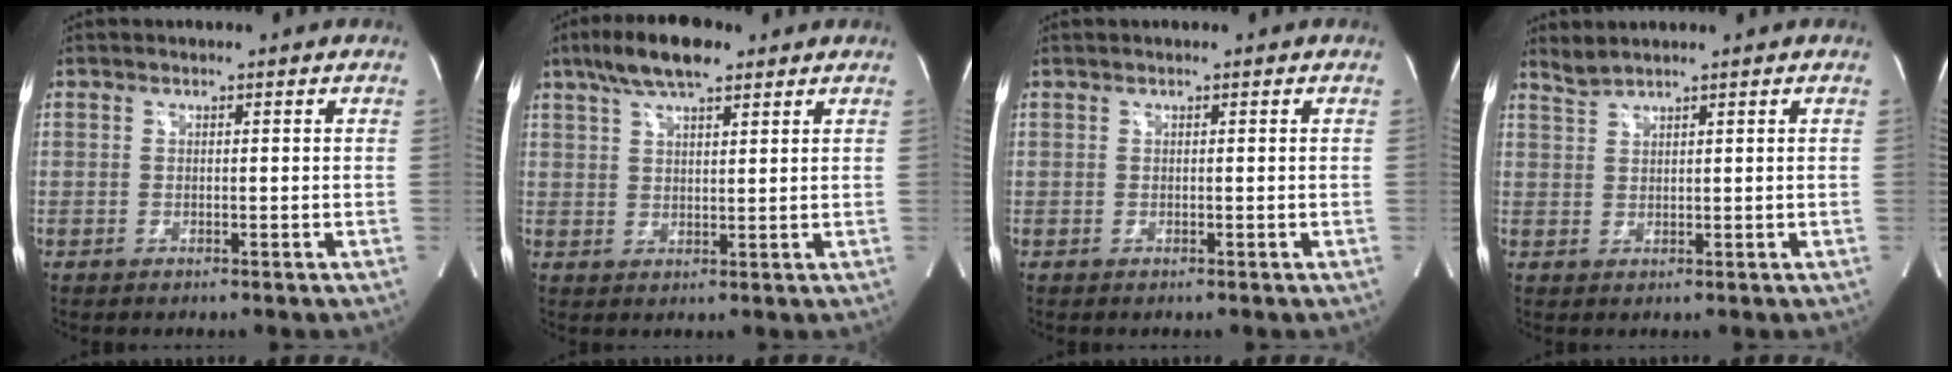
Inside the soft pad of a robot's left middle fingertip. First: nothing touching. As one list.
[{"total": 8.0, "force": [5.5, 2.2, 5.4], "torque": [-0.105, 0.019, 0.097]}, {"total": 0.0}, {"total": 1.9, "force": [1.8, -0.5, 0.2], "torque": [-0.008, 0.007, 0.044]}]